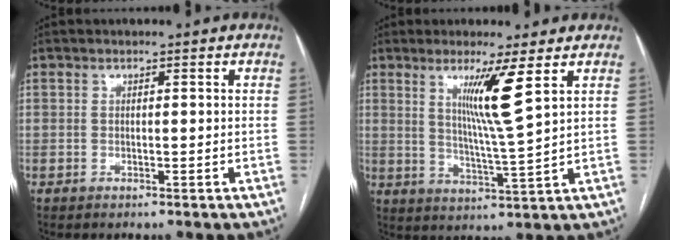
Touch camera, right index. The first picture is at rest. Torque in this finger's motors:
{"motor_torque": [0.94, 0.75, 0.47, 0.12]}